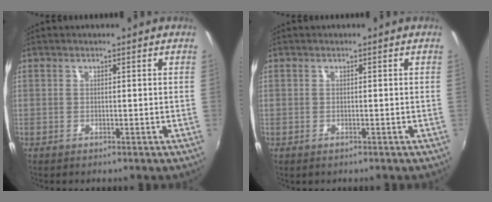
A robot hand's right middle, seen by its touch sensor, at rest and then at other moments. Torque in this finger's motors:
{"motor_torque": [0.99, -1.14, 0.15, 0.04]}